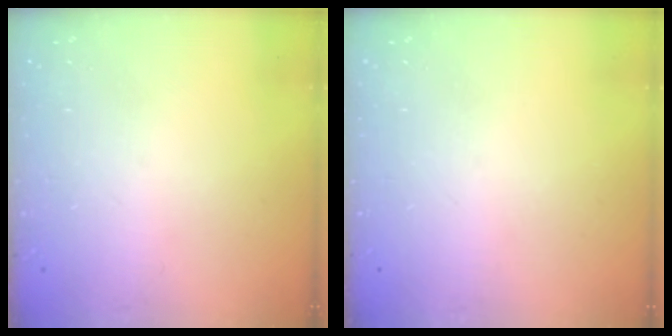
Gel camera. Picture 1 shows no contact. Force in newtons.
{"total": 0.0}